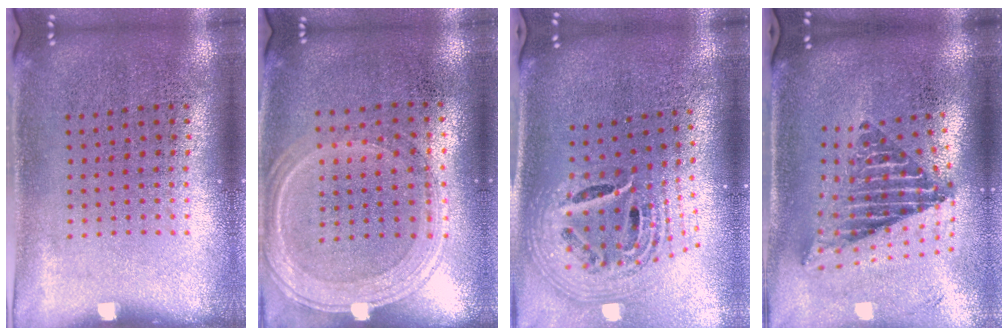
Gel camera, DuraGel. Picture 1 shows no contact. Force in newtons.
{"total": 1.2, "press": 1.2, "slide": 0.4}
{"total": 2.7, "press": 1.8, "slide": 2.0}
{"total": 2.5, "press": 1.7, "slide": 1.9}